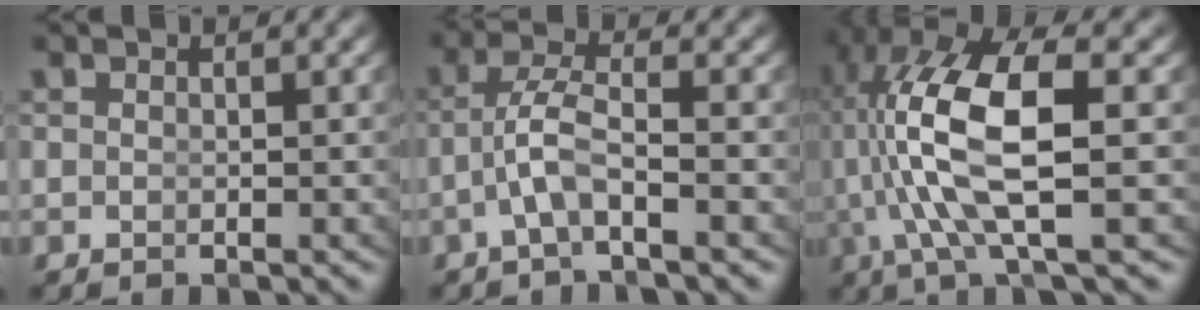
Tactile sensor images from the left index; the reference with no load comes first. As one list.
[{"total": 2.9, "force": [-1.5, 0.4, 2.5], "torque": [-0.059, -0.008, -0.023]}, {"total": 8.9, "force": [1.2, 3.0, 8.3], "torque": [-0.173, -0.010, 0.027]}]